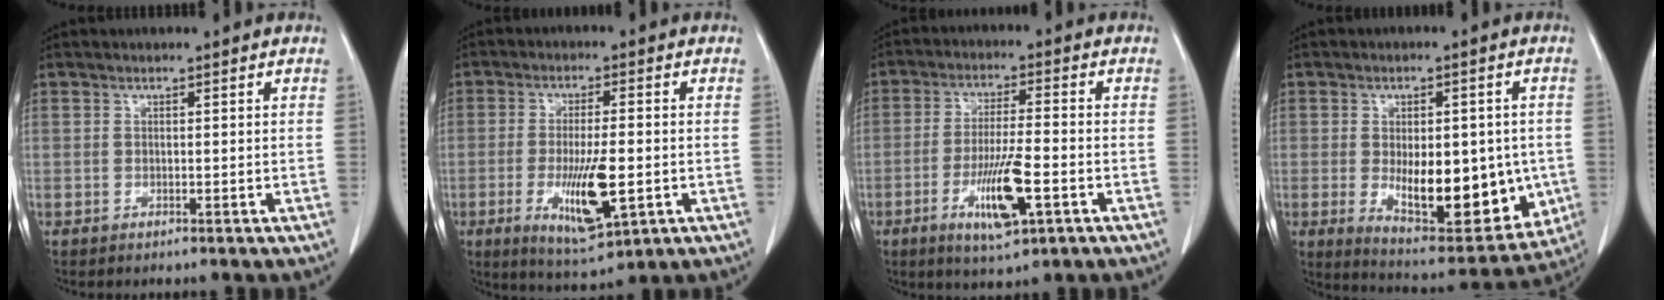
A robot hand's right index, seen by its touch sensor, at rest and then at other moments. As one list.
[{"total": 10.2, "force": [-2.6, 2.2, 9.6], "torque": [-0.171, -0.019, -0.036]}, {"total": 9.4, "force": [-3.7, 1.3, 8.5], "torque": [-0.158, -0.012, -0.061]}, {"total": 17.4, "force": [-2.8, 7.7, 15.3], "torque": [-0.218, -0.013, -0.016]}]